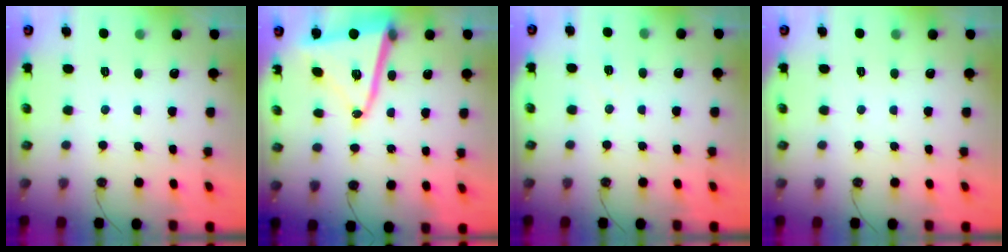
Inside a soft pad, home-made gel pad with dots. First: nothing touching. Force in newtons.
{"total": 14.6, "press": 14.4, "slide": 2.3}
{"total": 3.4, "press": 2.6, "slide": 2.1}
{"total": 0.0}